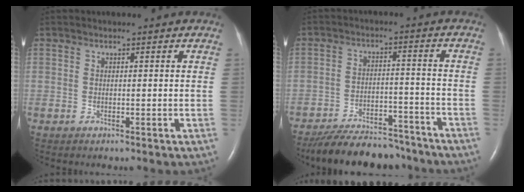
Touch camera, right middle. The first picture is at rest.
{"total": 14.4, "force": [-12.9, 4.2, 4.8], "torque": [-0.084, 0.005, -0.189]}